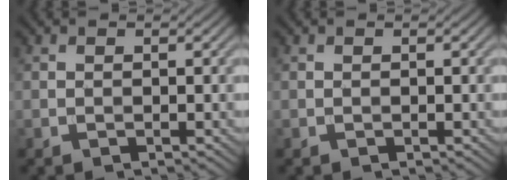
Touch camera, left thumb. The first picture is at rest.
{"total": 0.0}